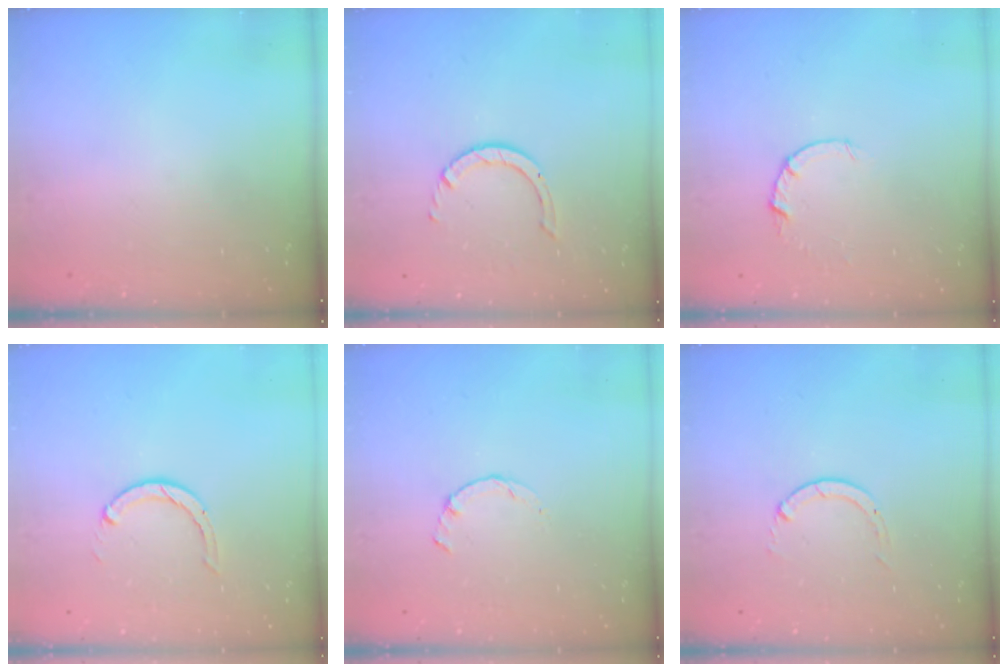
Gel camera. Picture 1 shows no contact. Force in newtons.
{"total": 1.4, "press": 1.4, "slide": 0.2}
{"total": 2.6, "press": 2.6, "slide": 0.4}
{"total": 2.0, "press": 2.0, "slide": 0.3}
{"total": 0.8, "press": 0.7, "slide": 0.2}
{"total": 0.6, "press": 0.5, "slide": 0.1}